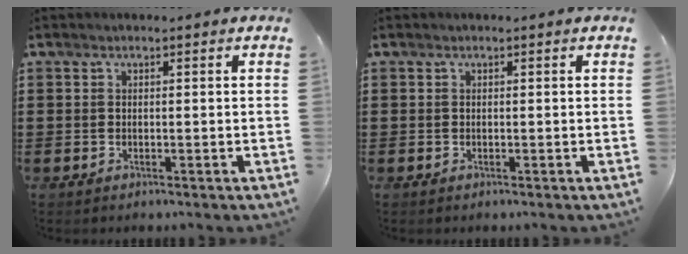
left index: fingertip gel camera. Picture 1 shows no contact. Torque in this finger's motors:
{"motor_torque": [0.00, 0.00, 0.00, 0.00]}